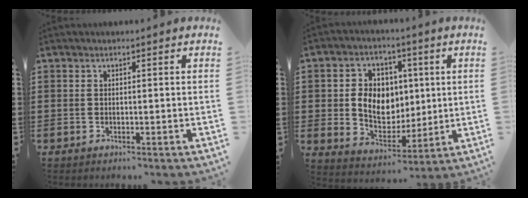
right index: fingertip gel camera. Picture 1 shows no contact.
{"total": 8.5, "force": [0.8, 7.1, 4.6], "torque": [-0.090, 0.015, 0.013]}